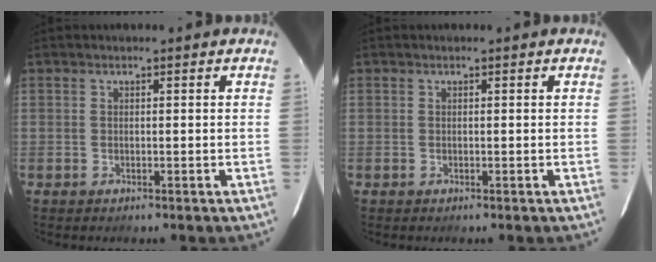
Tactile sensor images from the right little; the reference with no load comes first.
{"total": 0.0}